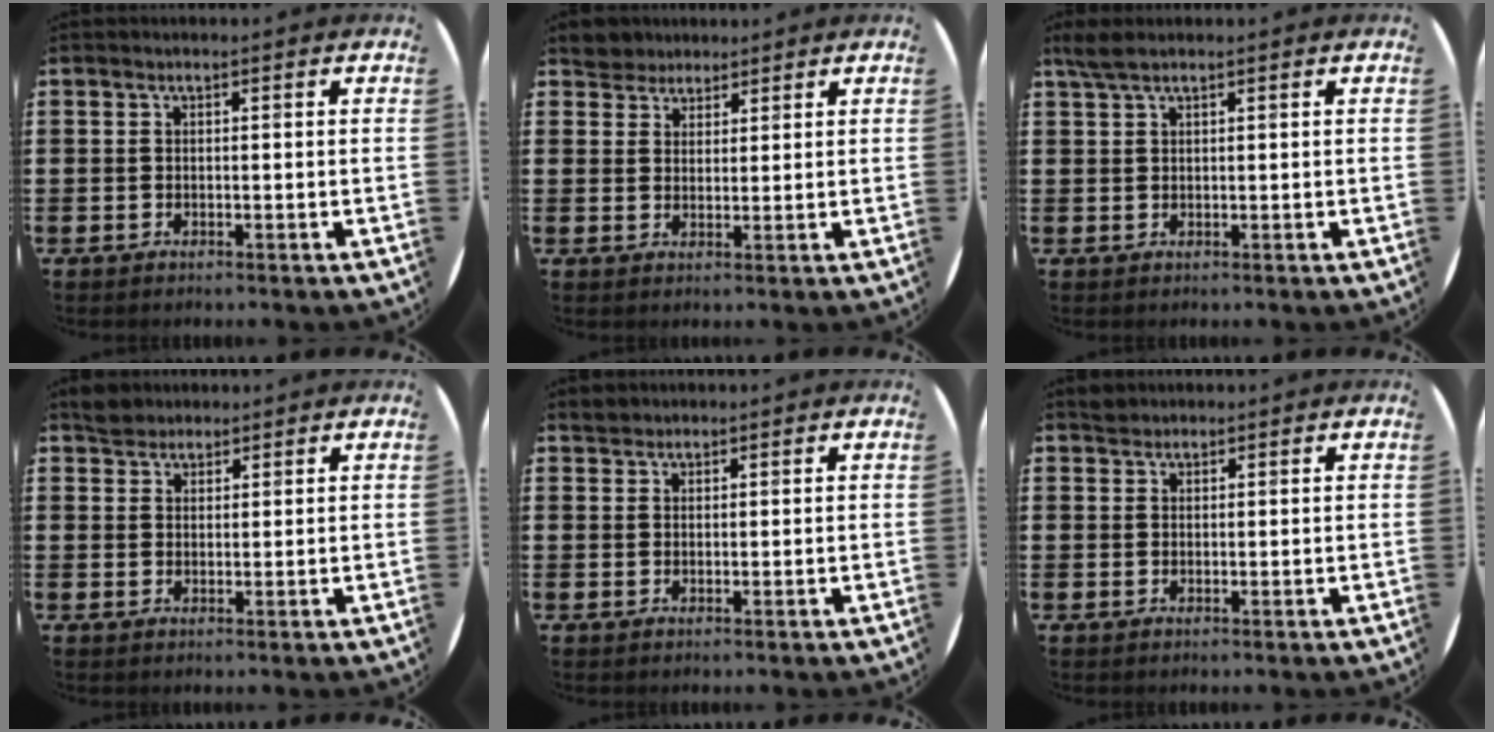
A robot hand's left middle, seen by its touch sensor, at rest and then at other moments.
{"total": 3.7, "force": [3.4, 1.4, -0.3], "torque": [-0.006, -0.001, 0.066]}
{"total": 2.1, "force": [1.5, 0.3, 1.3], "torque": [-0.029, 0.005, 0.028]}
{"total": 2.7, "force": [2.4, 1.1, 0.1], "torque": [0.000, 0.005, 0.047]}
{"total": 1.5, "force": [1.5, 0.5, -0.1], "torque": [0.007, 0.001, 0.028]}
{"total": 1.2, "force": [1.2, 0.4, 0.0], "torque": [0.006, 0.000, 0.022]}